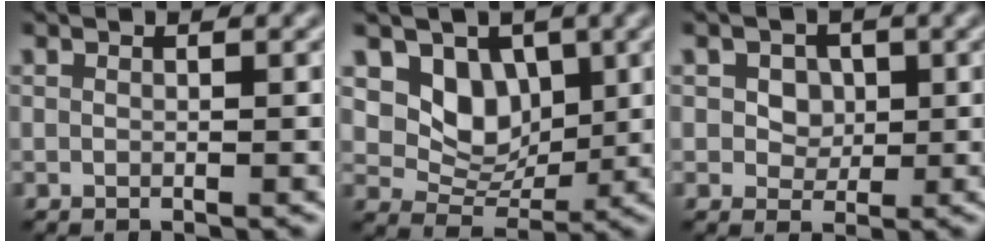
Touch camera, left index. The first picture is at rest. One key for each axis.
{"total": 4.9, "fx": 1.6, "fy": 3.7, "fz": 2.7, "tx": -0.048, "ty": -0.013, "tz": 0.021}
{"total": 3.4, "fx": 1.0, "fy": 2.6, "fz": 1.9, "tx": -0.035, "ty": 0.006, "tz": 0.008}